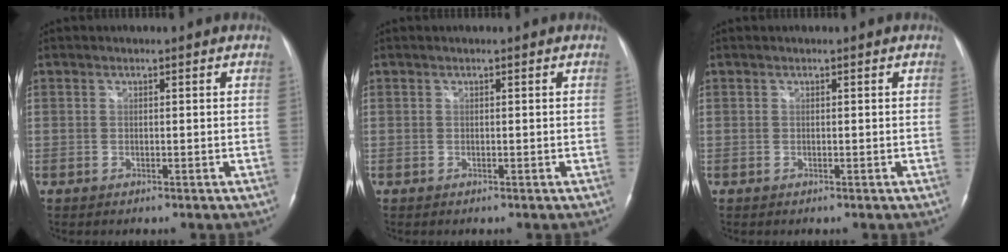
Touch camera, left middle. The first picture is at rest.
{"total": 0.0}
{"total": 0.0}